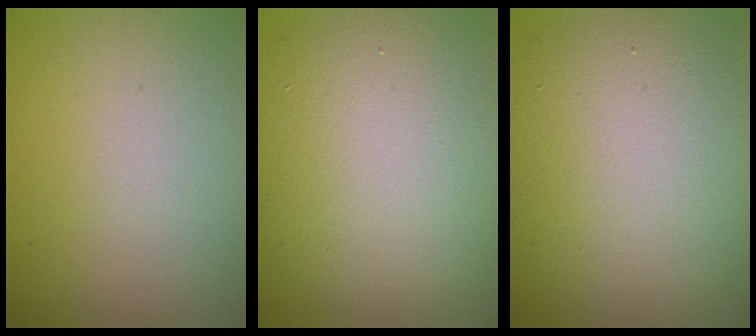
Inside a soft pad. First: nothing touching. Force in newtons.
{"total": 12.3, "press": 12.2, "slide": 0.9}
{"total": 12.1, "press": 12.1, "slide": 0.6}